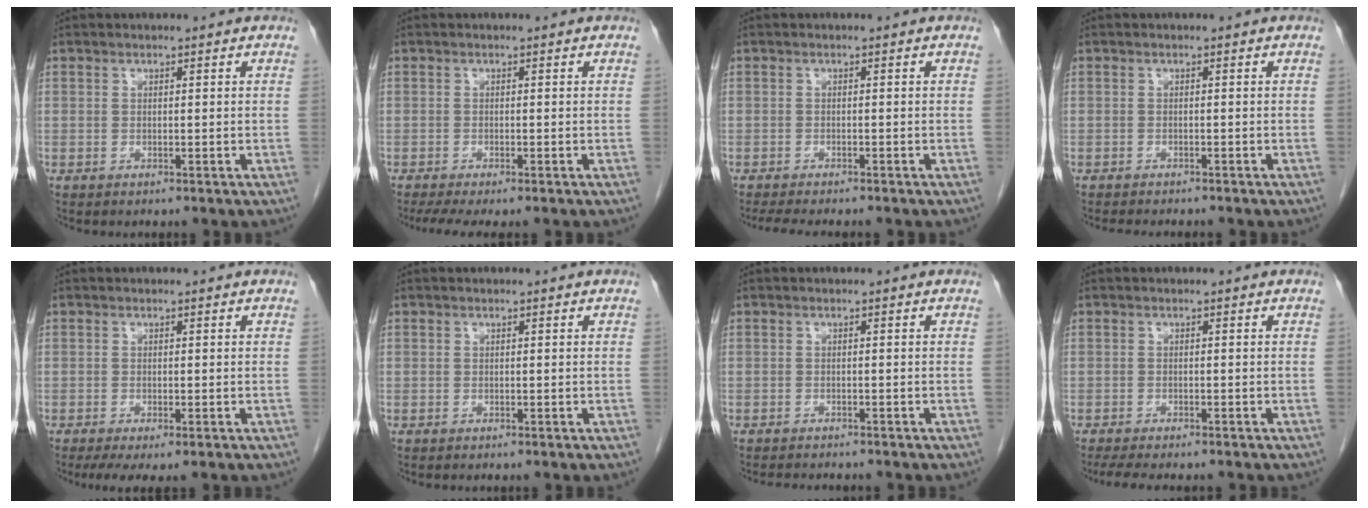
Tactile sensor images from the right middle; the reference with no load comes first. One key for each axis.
{"total": 5.2, "fx": -4.1, "fy": 0.8, "fz": 3.1, "tx": -0.045, "ty": -0.013, "tz": -0.064}
{"total": 6.5, "fx": -5.6, "fy": 1.2, "fz": 3.1, "tx": -0.041, "ty": -0.010, "tz": -0.082}
{"total": 4.9, "fx": -4.4, "fy": 1.0, "fz": 2.1, "tx": -0.024, "ty": -0.007, "tz": -0.059}
{"total": 3.9, "fx": -2.5, "fy": 0.9, "fz": 2.8, "tx": -0.043, "ty": -0.012, "tz": -0.037}
{"total": 0.0}
{"total": 4.3, "fx": -4.0, "fy": 0.9, "fz": 1.4, "tx": -0.017, "ty": -0.007, "tz": -0.054}
{"total": 7.6, "fx": -6.4, "fy": 1.6, "fz": 3.6, "tx": -0.050, "ty": -0.009, "tz": -0.093}